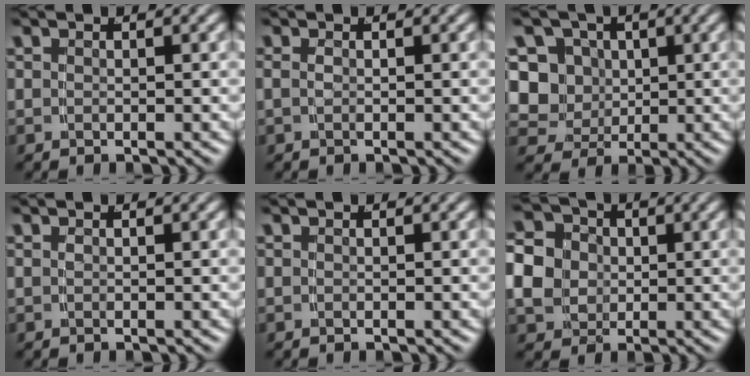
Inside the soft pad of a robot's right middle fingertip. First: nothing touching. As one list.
[{"total": 0.7, "force": [-0.2, 0.3, 0.6], "torque": [-0.016, -0.007, -0.001]}, {"total": 12.2, "force": [0.7, 11.2, 4.7], "torque": [-0.129, -0.036, 0.012]}, {"total": 0.0}, {"total": 0.0}, {"total": 8.4, "force": [1.0, 7.3, 4.1], "torque": [-0.093, -0.018, 0.018]}]